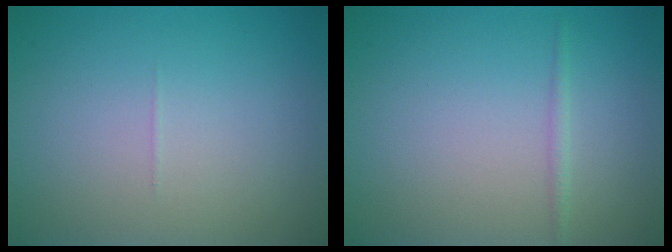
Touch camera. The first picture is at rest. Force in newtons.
{"total": 0.8, "press": 0.8, "slide": 0.1}